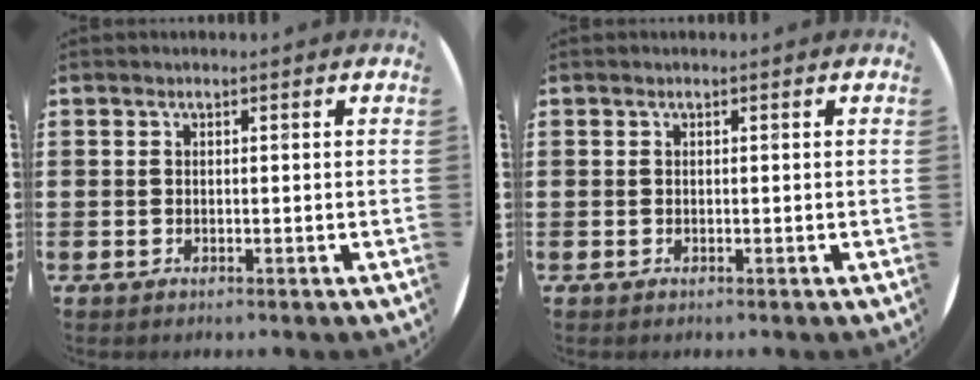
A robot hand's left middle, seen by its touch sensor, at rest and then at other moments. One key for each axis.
{"total": 0.0}